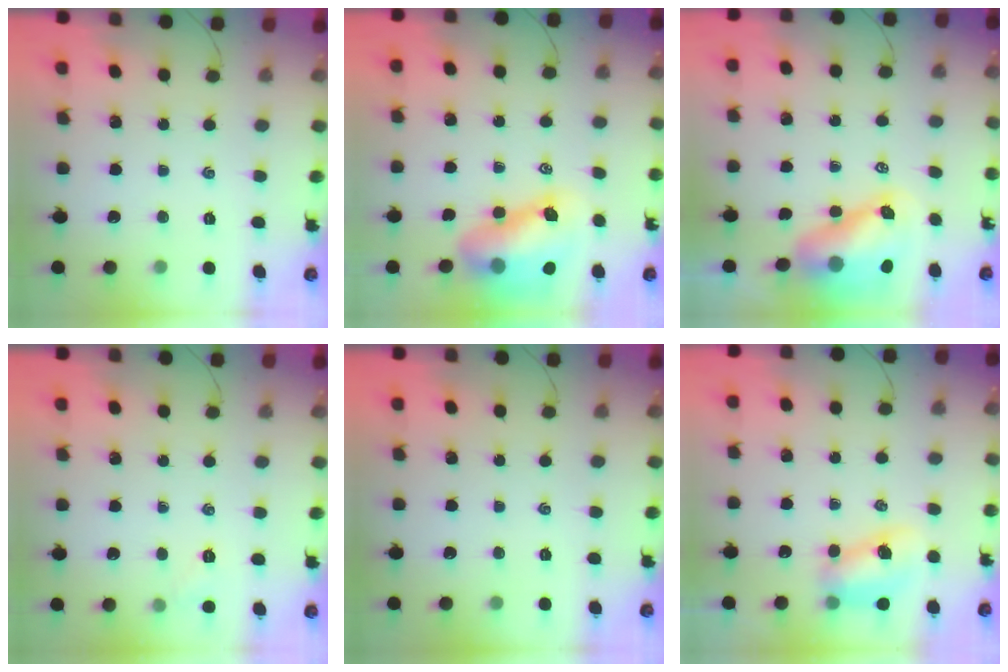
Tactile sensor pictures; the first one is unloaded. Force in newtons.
{"total": 12.5, "press": 12.0, "slide": 3.6}
{"total": 9.5, "press": 9.0, "slide": 2.8}
{"total": 4.6, "press": 4.4, "slide": 1.3}
{"total": 0.0}
{"total": 8.2, "press": 8.1, "slide": 1.0}